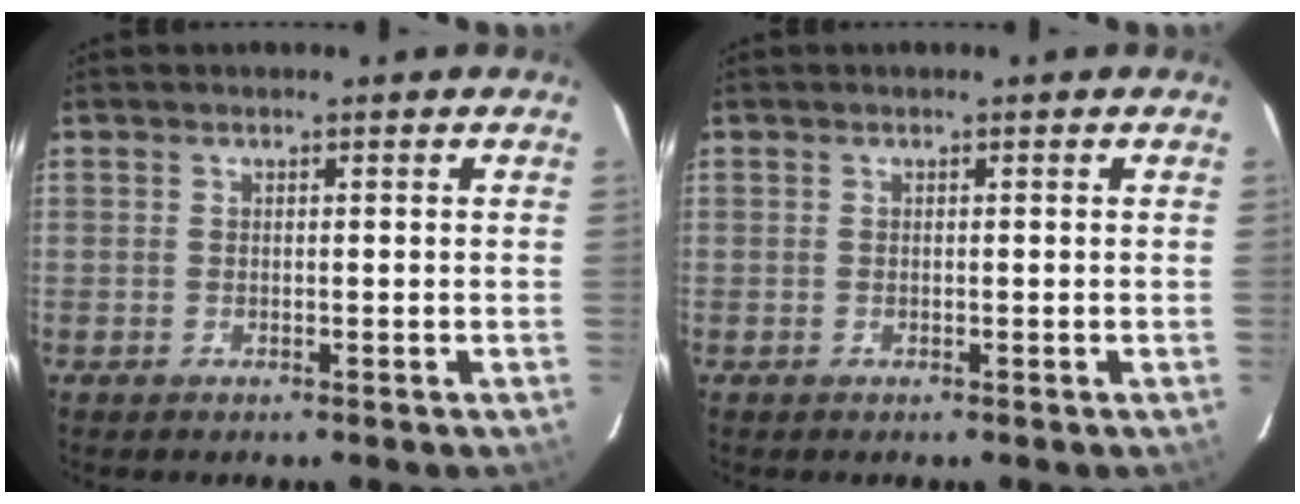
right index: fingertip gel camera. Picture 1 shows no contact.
{"total": 0.0}